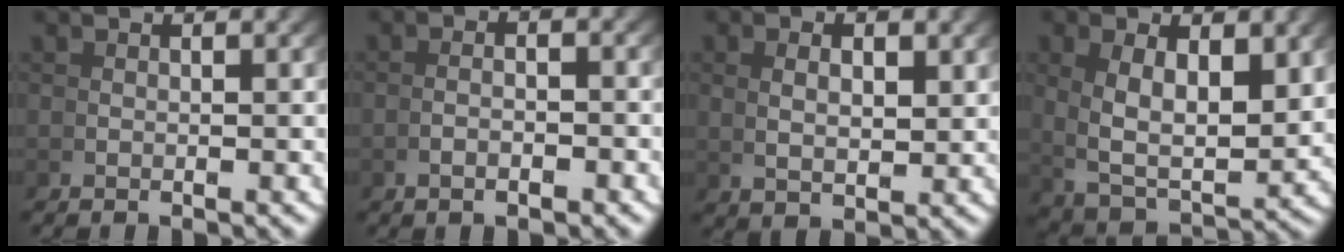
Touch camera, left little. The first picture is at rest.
{"total": 1.5, "force": [-0.9, 0.0, 1.1], "torque": [-0.013, 0.003, -0.018]}
{"total": 2.1, "force": [1.0, 0.4, 1.8], "torque": [-0.026, -0.004, 0.029]}
{"total": 7.2, "force": [1.4, 4.2, 5.7], "torque": [-0.118, -0.021, 0.033]}